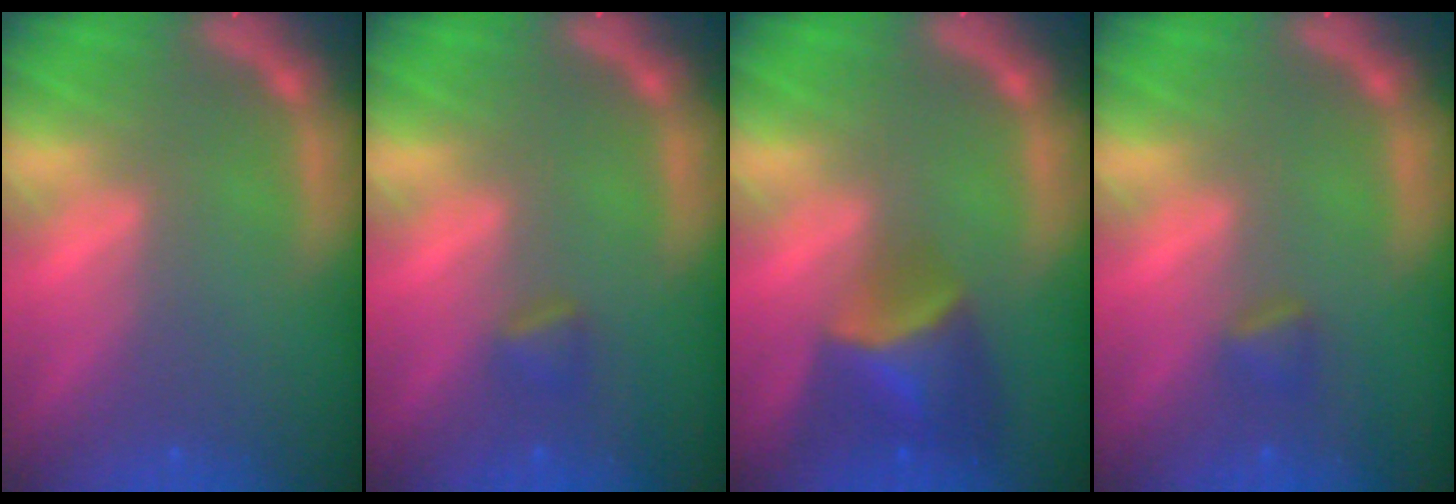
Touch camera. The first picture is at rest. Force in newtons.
{"total": 1.4}
{"total": 5.5}
{"total": 1.4}